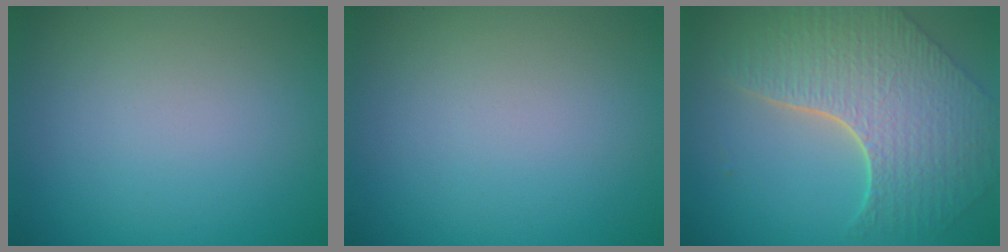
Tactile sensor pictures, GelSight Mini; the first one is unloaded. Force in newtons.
{"total": 0.0}
{"total": 8.0, "press": 5.8, "slide": 5.5}